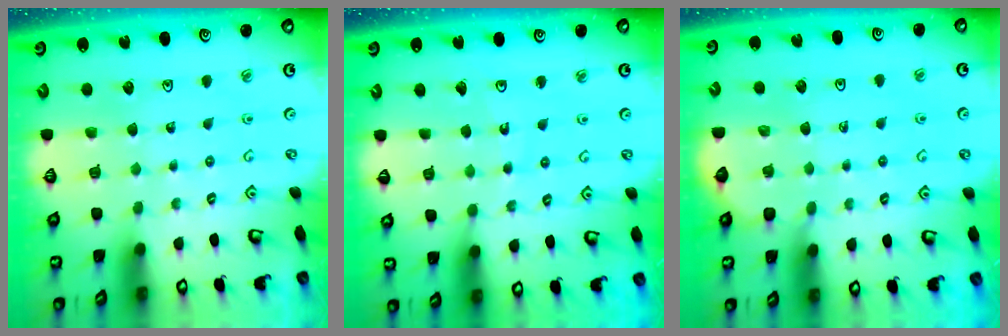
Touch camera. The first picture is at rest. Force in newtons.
{"total": 4.6, "press": 4.6, "slide": 0.5}
{"total": 2.3, "press": 2.3, "slide": 0.1}